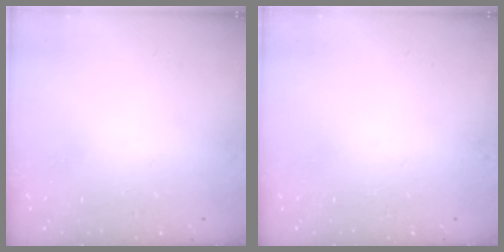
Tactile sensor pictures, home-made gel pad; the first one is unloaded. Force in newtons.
{"total": 0.0}